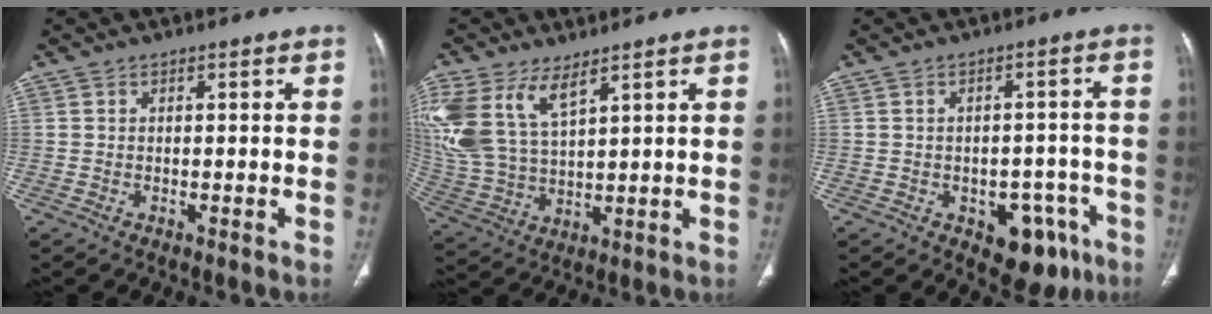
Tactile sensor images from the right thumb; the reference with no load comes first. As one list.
[{"total": 13.9, "force": [7.3, 6.5, 9.8], "torque": [-0.219, -0.017, 0.160]}, {"total": 9.7, "force": [-4.8, 6.0, 5.8], "torque": [-0.034, 0.030, -0.054]}]